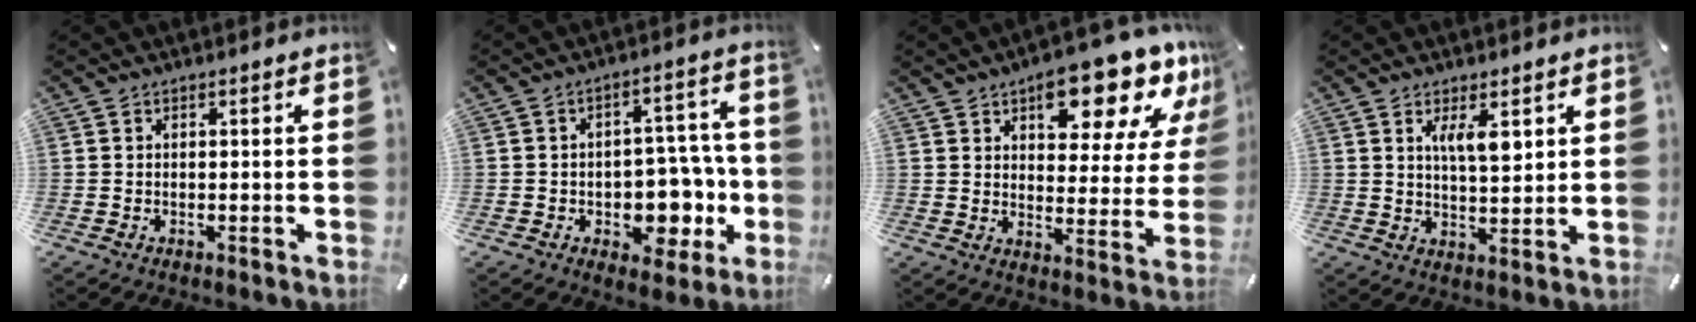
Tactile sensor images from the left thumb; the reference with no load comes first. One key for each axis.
{"total": 11.3, "fx": -2.8, "fy": 8.0, "fz": 7.5, "tx": -0.077, "ty": 0.009, "tz": -0.039}
{"total": 17.3, "fx": 11.3, "fy": 7.6, "fz": 10.6, "tx": -0.124, "ty": -0.072, "tz": 0.183}
{"total": 6.7, "fx": 3.1, "fy": 2.4, "fz": 5.3, "tx": -0.091, "ty": -0.012, "tz": 0.048}